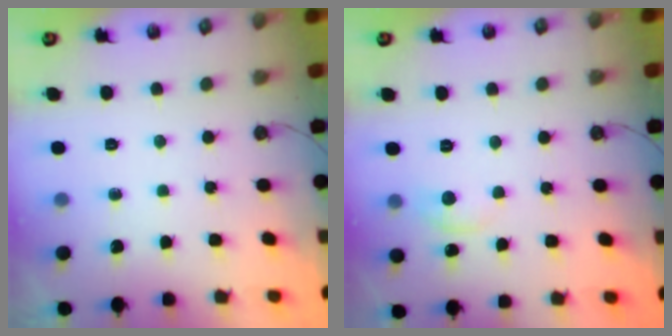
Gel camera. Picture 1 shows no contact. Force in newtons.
{"total": 1.5, "press": 1.4, "slide": 0.5}